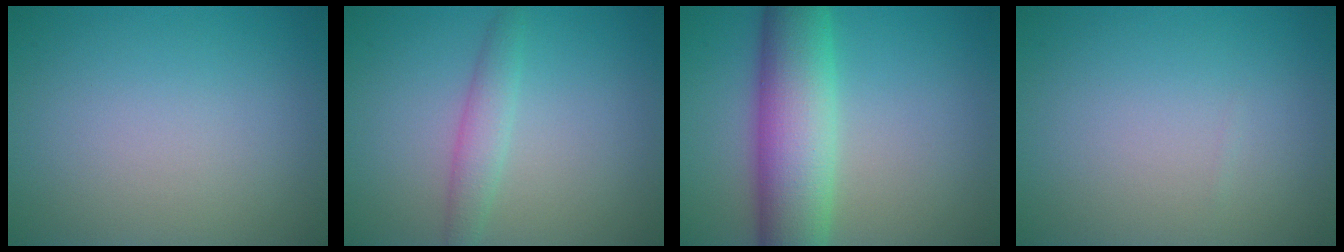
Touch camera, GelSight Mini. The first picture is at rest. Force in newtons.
{"total": 2.2, "press": 2.2, "slide": 0.0}
{"total": 8.8, "press": 8.8, "slide": 0.1}
{"total": 0.0}